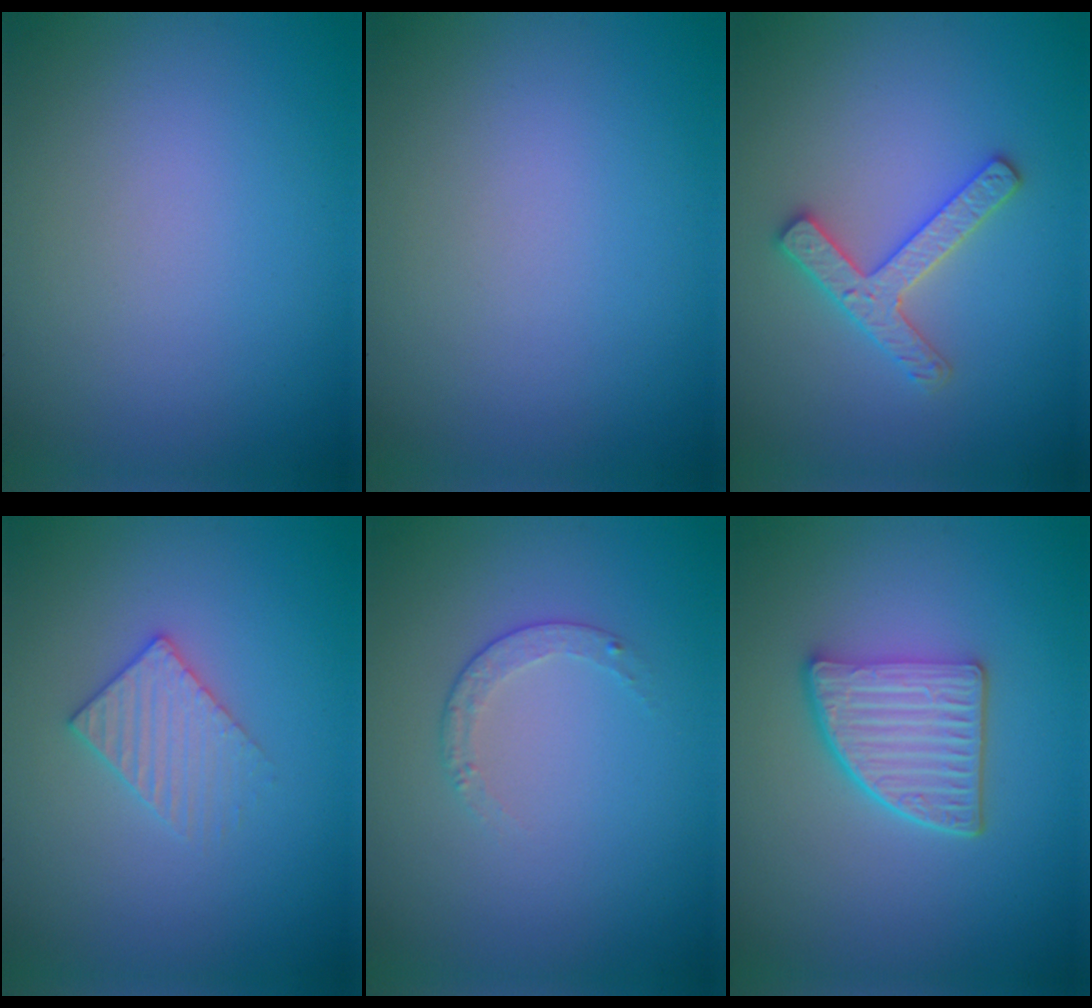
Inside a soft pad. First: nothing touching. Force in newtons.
{"total": 0.0}
{"total": 2.9, "press": 2.8, "slide": 0.6}
{"total": 2.3, "press": 2.2, "slide": 0.3}
{"total": 1.2, "press": 0.9, "slide": 0.9}
{"total": 4.8, "press": 3.8, "slide": 2.9}